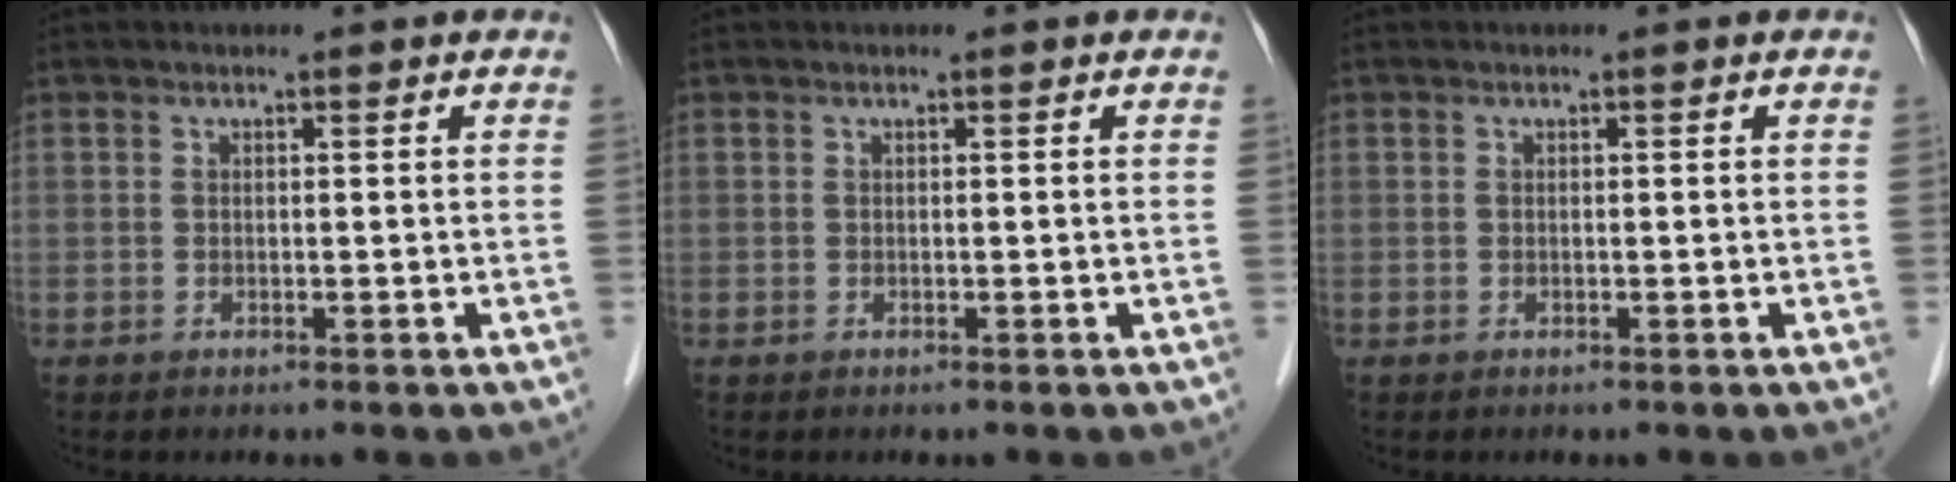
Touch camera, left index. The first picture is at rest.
{"total": 0.0}
{"total": 0.0}